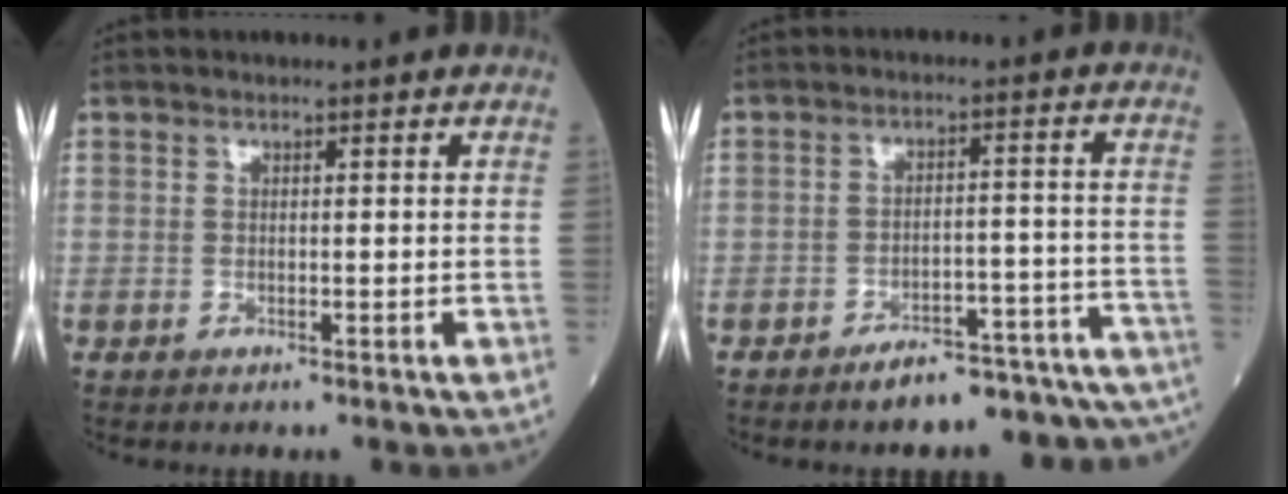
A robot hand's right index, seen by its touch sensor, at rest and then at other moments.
{"total": 14.0, "force": [-12.8, 2.9, 4.8], "torque": [-0.008, 0.042, -0.156]}